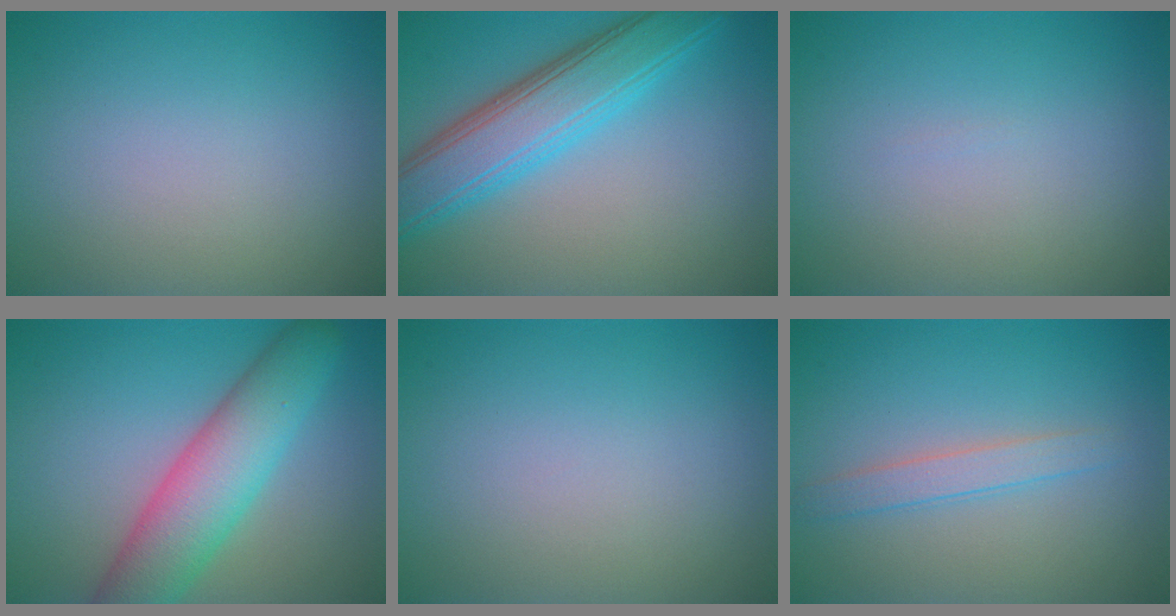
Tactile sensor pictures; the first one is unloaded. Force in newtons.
{"total": 7.0, "press": 7.0, "slide": 0.1}
{"total": 0.0}
{"total": 7.3, "press": 7.3, "slide": 0.3}
{"total": 0.0}
{"total": 1.9, "press": 1.9, "slide": 0.1}